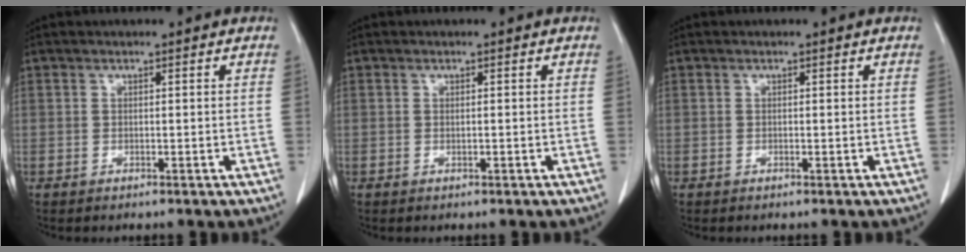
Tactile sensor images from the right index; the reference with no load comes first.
{"total": 0.0}
{"total": 0.0}